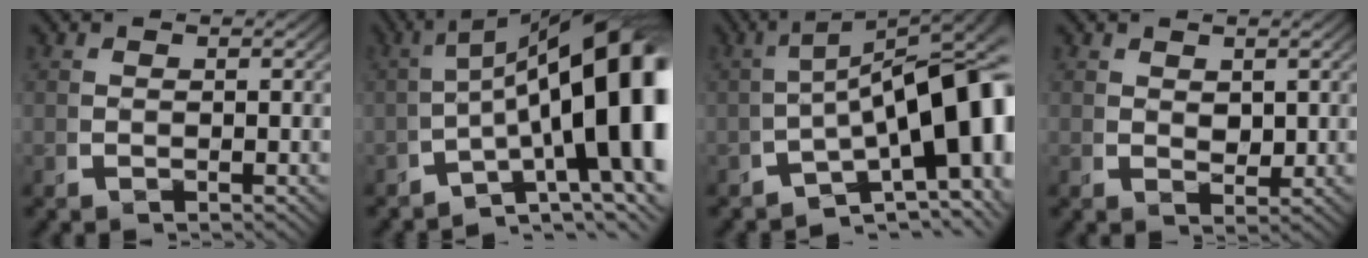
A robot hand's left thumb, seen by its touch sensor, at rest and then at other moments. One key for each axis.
{"total": 21.1, "fx": -1.7, "fy": 12.0, "fz": 17.3, "tx": -0.226, "ty": -0.047, "tz": -0.017}
{"total": 16.2, "fx": -2.3, "fy": 8.6, "fz": 13.6, "tx": -0.198, "ty": -0.045, "tz": -0.016}
{"total": 1.3, "fx": 0.8, "fy": 0.8, "fz": 0.7, "tx": -0.003, "ty": -0.009, "tz": 0.023}